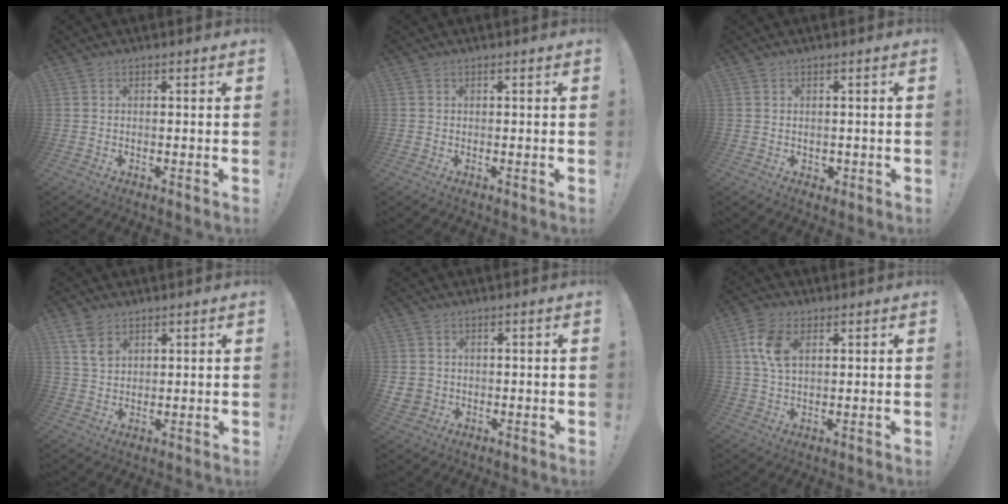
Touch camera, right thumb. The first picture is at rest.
{"total": 0.5, "force": [-0.3, 0.5, 0.0], "torque": [0.001, 0.001, -0.004]}
{"total": 1.6, "force": [0.4, 1.5, 0.4], "torque": [-0.003, -0.002, 0.007]}
{"total": 5.7, "force": [3.3, 3.4, 3.2], "torque": [-0.048, -0.016, 0.064]}
{"total": 3.6, "force": [0.7, 3.4, 0.9], "torque": [-0.018, -0.004, 0.016]}
{"total": 8.7, "force": [2.9, 5.0, 6.5], "torque": [-0.123, 0.001, 0.054]}